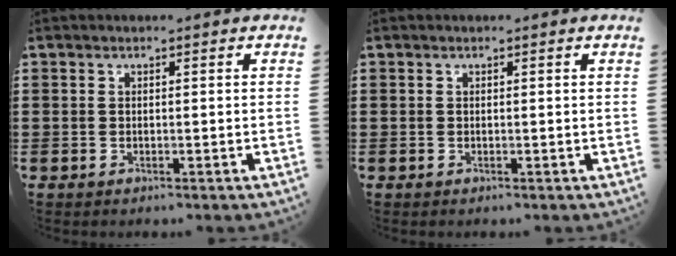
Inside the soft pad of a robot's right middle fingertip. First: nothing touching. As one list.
[{"total": 0.0}]